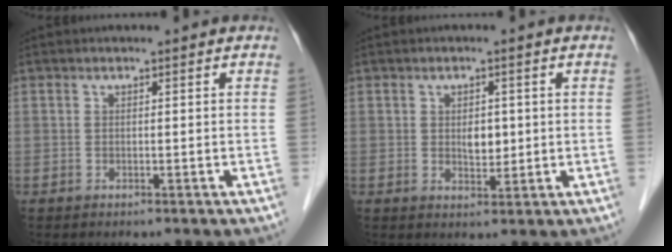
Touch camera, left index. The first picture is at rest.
{"total": 2.7, "force": [0.4, 1.7, 2.1], "torque": [-0.035, -0.002, 0.010]}